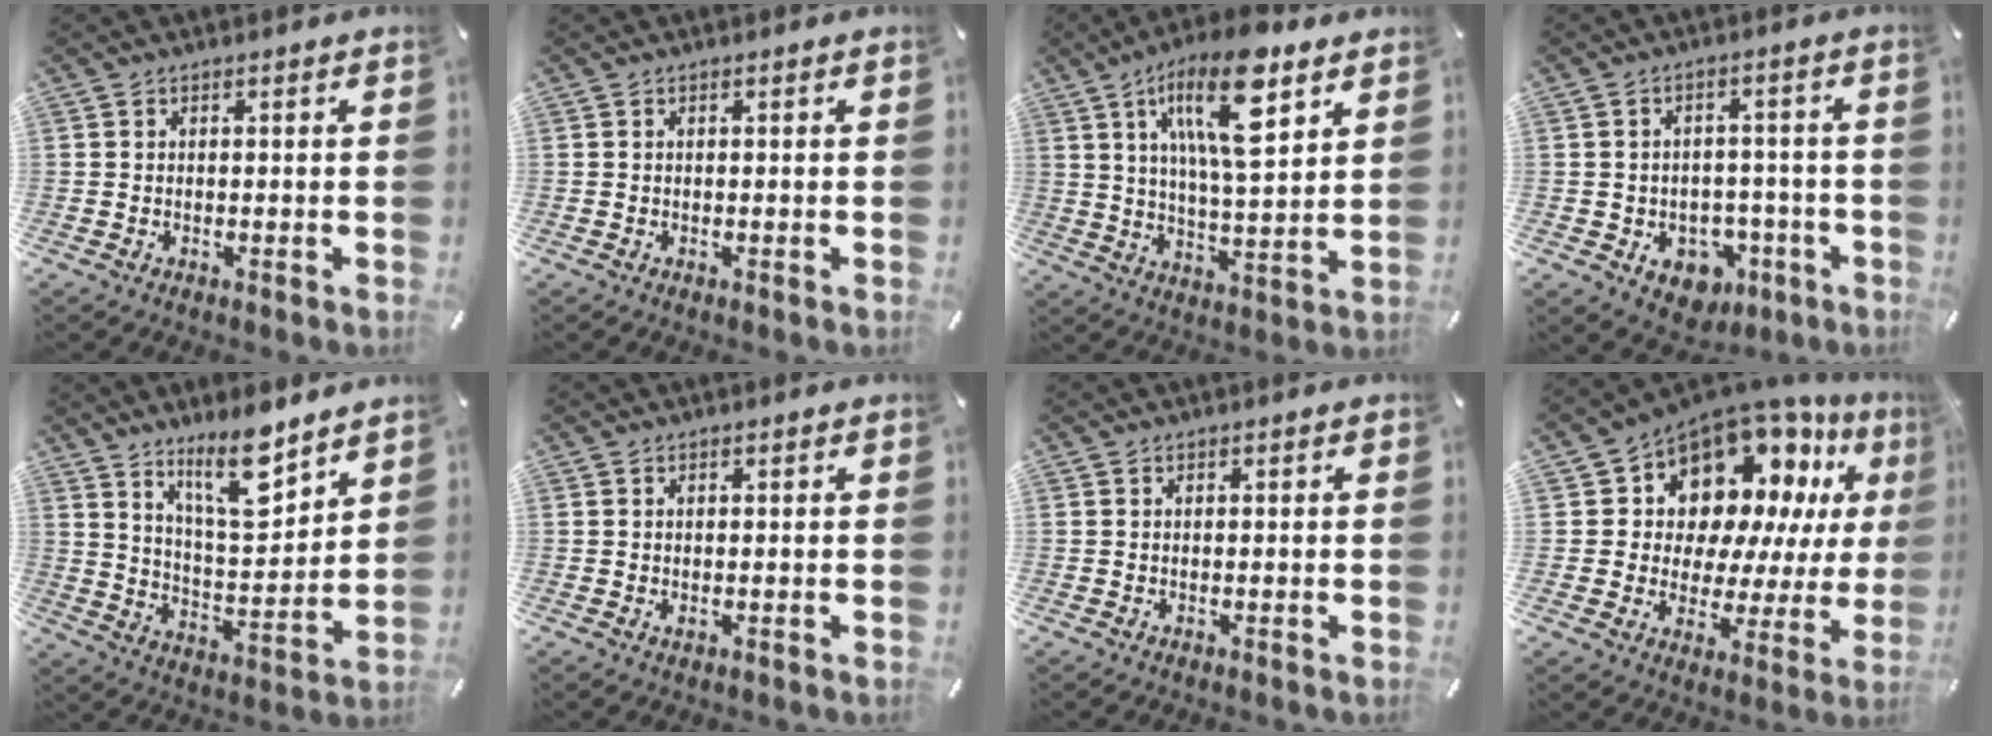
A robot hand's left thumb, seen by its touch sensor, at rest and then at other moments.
{"total": 0.0}
{"total": 17.9, "force": [9.0, 5.8, 14.3], "torque": [-0.248, -0.027, 0.141]}
{"total": 7.7, "force": [-2.8, 6.4, 3.2], "torque": [-0.032, 0.018, -0.043]}
{"total": 13.1, "force": [9.8, 3.8, 7.8], "torque": [-0.130, -0.064, 0.170]}
{"total": 0.7, "force": [0.0, 0.4, 0.5], "torque": [-0.001, -0.002, -0.002]}
{"total": 0.0}
{"total": 14.1, "force": [9.6, 9.1, 5.0], "torque": [-0.089, -0.087, 0.174]}